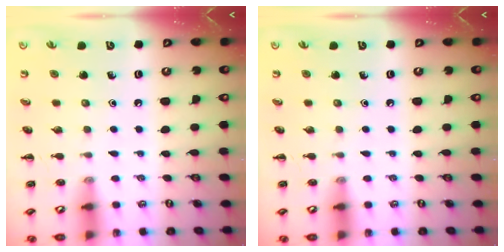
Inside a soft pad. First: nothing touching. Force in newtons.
{"total": 0.0}